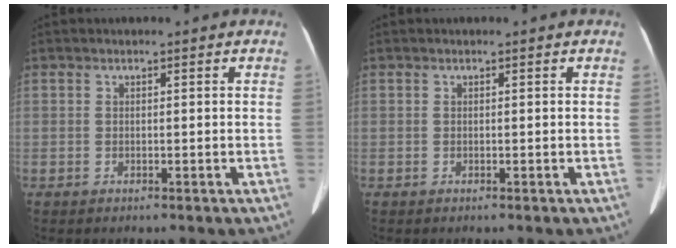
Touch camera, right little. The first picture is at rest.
{"total": 0.0}